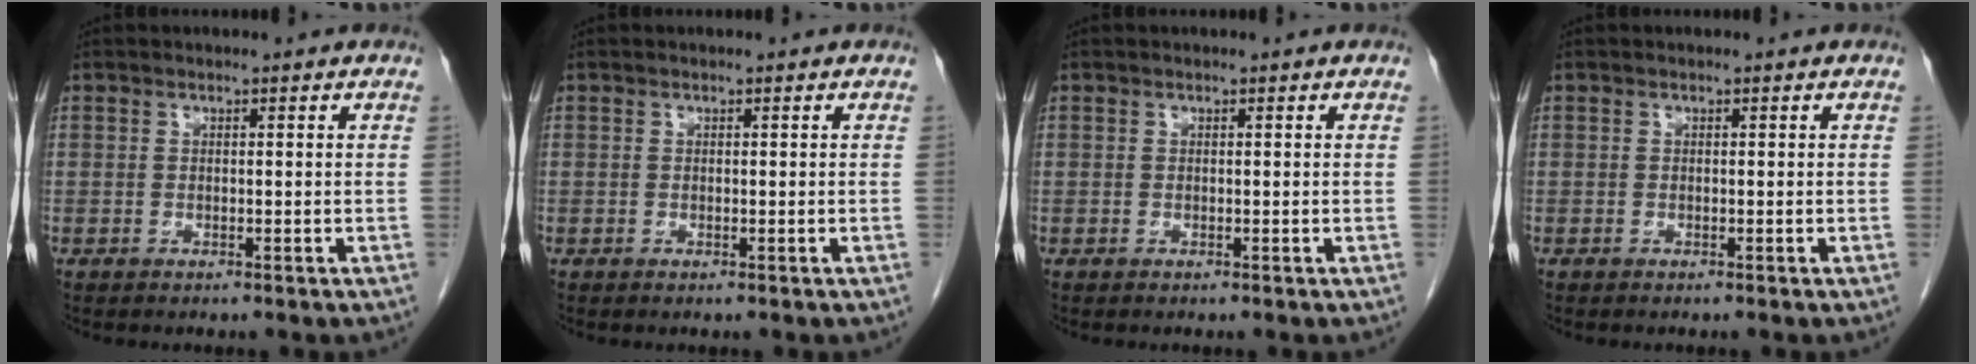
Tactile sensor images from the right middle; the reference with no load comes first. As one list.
[{"total": 0.0}, {"total": 0.0}, {"total": 0.0}]